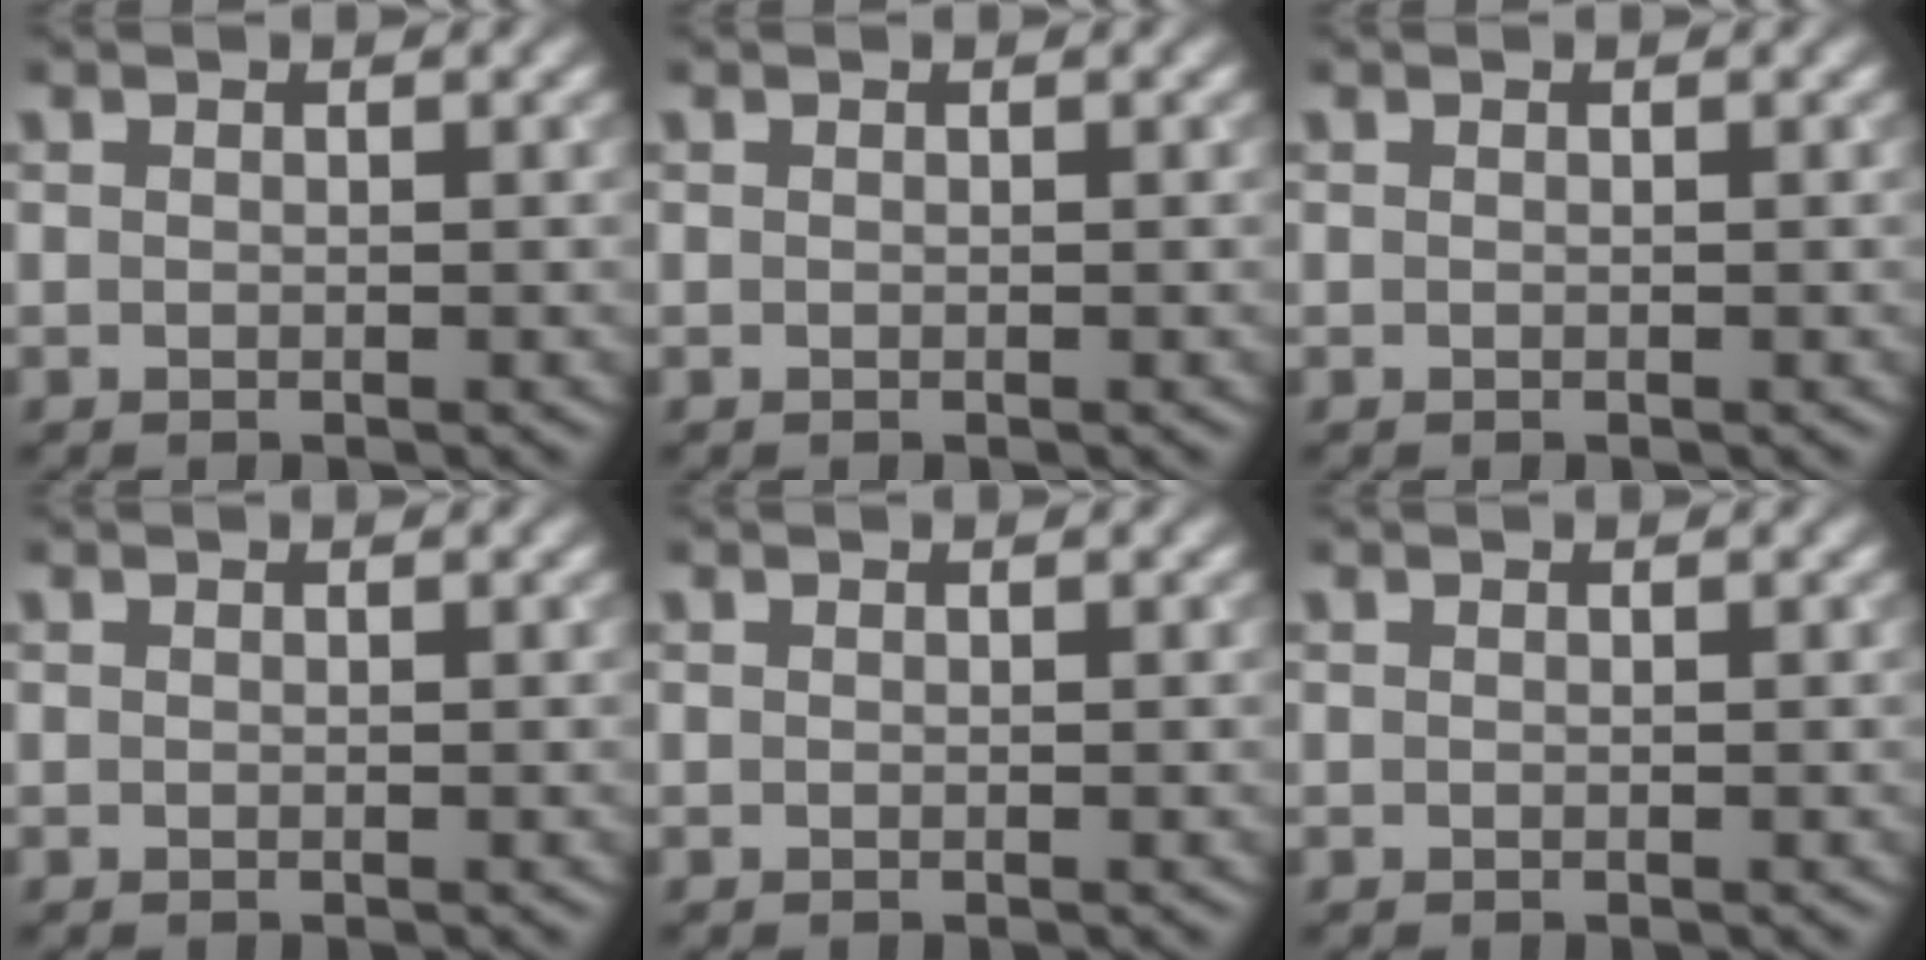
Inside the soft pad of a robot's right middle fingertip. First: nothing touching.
{"total": 0.0}
{"total": 0.0}
{"total": 0.0}
{"total": 0.0}
{"total": 0.0}